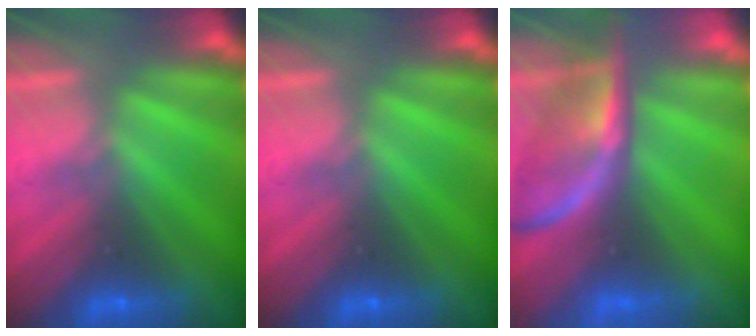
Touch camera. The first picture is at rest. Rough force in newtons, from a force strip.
{"total": 0.0}
{"total": 2.4}